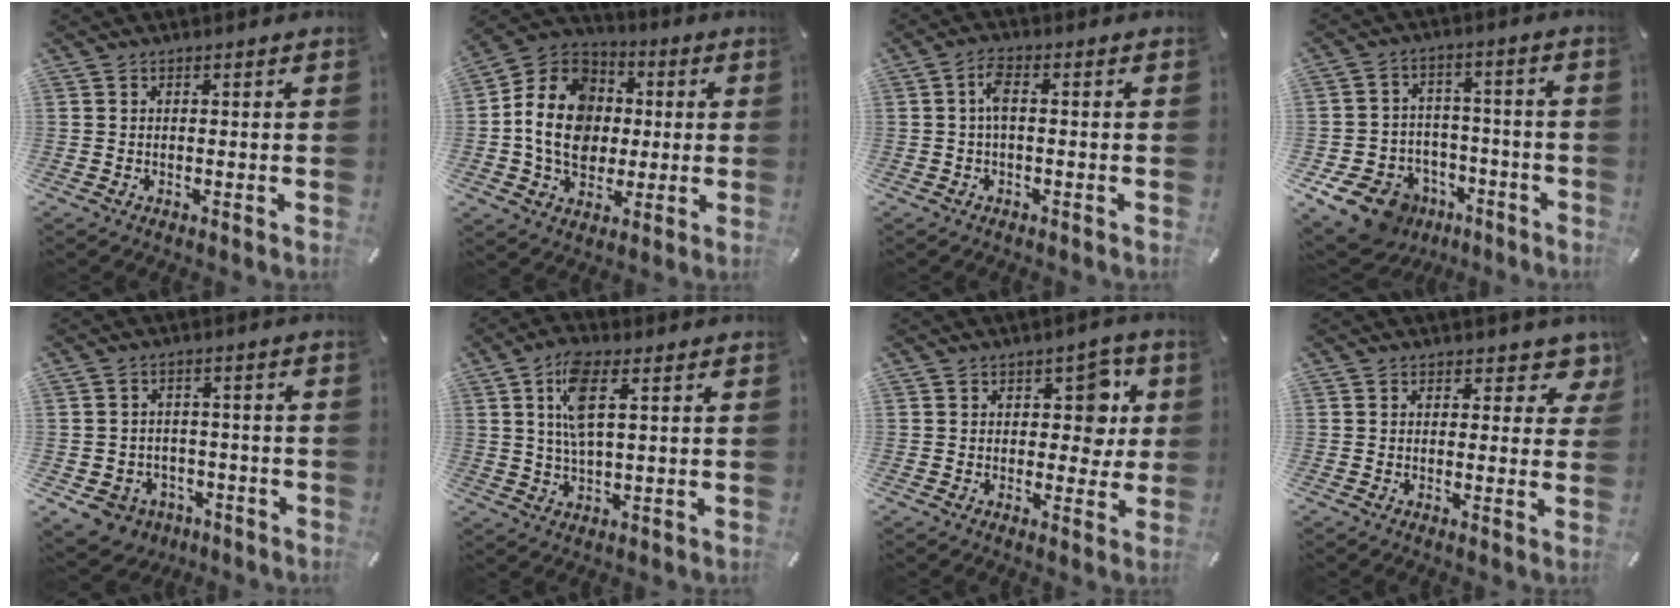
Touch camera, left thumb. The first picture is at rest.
{"total": 15.3, "force": [-0.6, 13.0, 8.1], "torque": [-0.187, 0.024, -0.008]}
{"total": 3.9, "force": [-0.1, 1.5, 3.6], "torque": [-0.076, 0.008, -0.006]}
{"total": 12.8, "force": [-7.5, 9.1, 5.0], "torque": [-0.084, 0.056, -0.125]}
{"total": 6.5, "force": [-3.2, 5.4, 1.7], "torque": [-0.047, 0.024, -0.058]}
{"total": 9.3, "force": [2.9, 3.9, 7.9], "torque": [-0.156, -0.003, 0.044]}
{"total": 8.3, "force": [1.9, 5.8, 5.6], "torque": [-0.054, -0.005, 0.023]}
{"total": 4.5, "force": [2.7, 2.8, 2.3], "torque": [-0.007, -0.015, 0.038]}